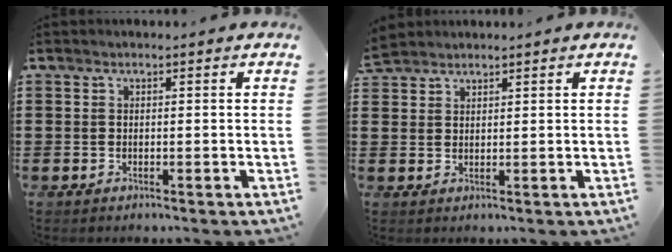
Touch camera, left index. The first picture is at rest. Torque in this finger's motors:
{"motor_torque": [0.64, -0.72, 0.24, 0.15]}